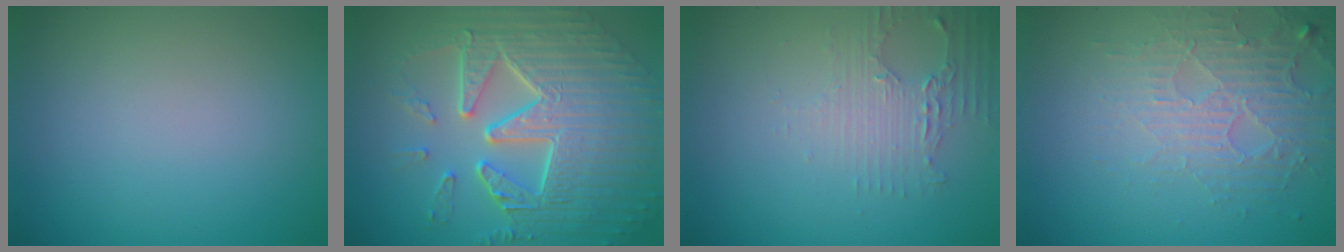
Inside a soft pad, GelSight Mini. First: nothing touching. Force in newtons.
{"total": 9.8, "press": 6.7, "slide": 7.2}
{"total": 2.4, "press": 2.3, "slide": 0.9}
{"total": 3.9, "press": 3.5, "slide": 1.6}